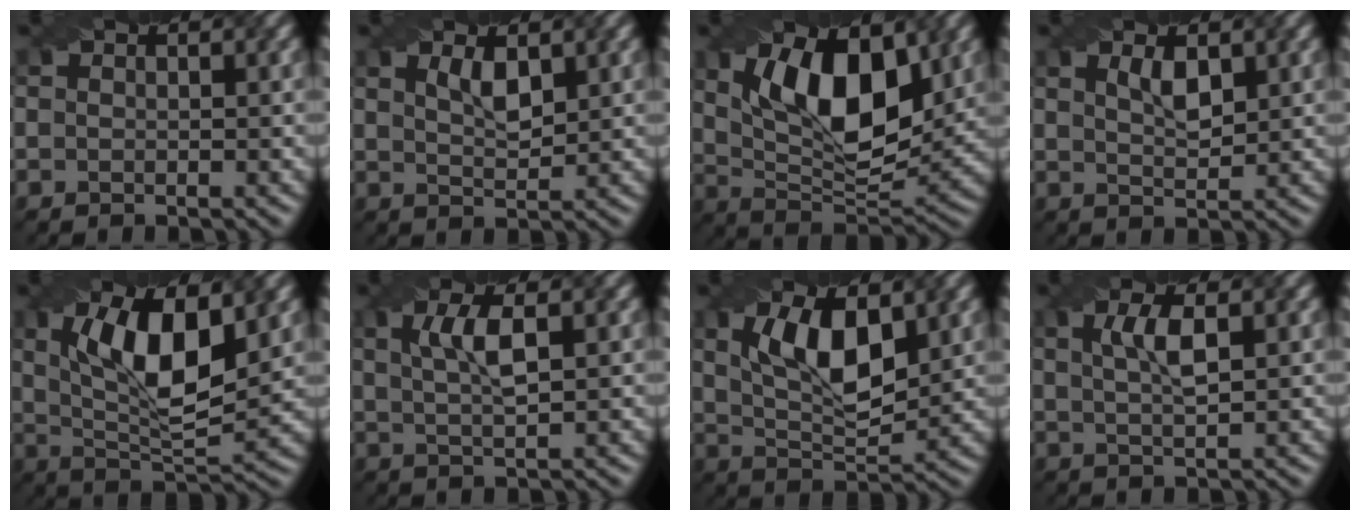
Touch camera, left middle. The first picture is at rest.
{"total": 2.5, "force": [1.3, 0.9, 1.9], "torque": [-0.038, -0.001, 0.027]}
{"total": 10.4, "force": [3.3, 4.9, 8.5], "torque": [-0.139, -0.001, 0.051]}
{"total": 2.4, "force": [1.2, 0.9, 1.9], "torque": [-0.038, -0.001, 0.025]}
{"total": 10.0, "force": [2.7, 3.7, 8.9], "torque": [-0.155, 0.001, 0.045]}
{"total": 3.7, "force": [1.2, 1.0, 3.3], "torque": [-0.066, 0.004, 0.024]}
{"total": 7.8, "force": [2.4, 3.4, 6.7], "torque": [-0.124, 0.005, 0.043]}
{"total": 3.2, "force": [1.1, 0.9, 2.9], "torque": [-0.055, 0.004, 0.021]}